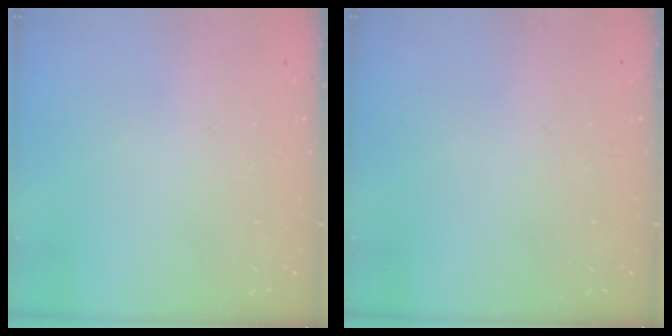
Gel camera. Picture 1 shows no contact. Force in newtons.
{"total": 0.0}